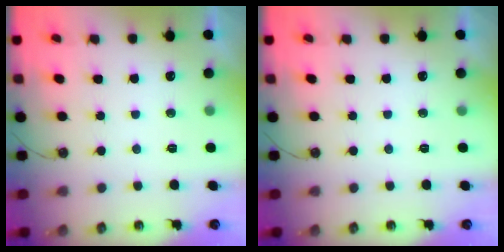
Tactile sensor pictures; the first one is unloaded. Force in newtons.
{"total": 0.0}